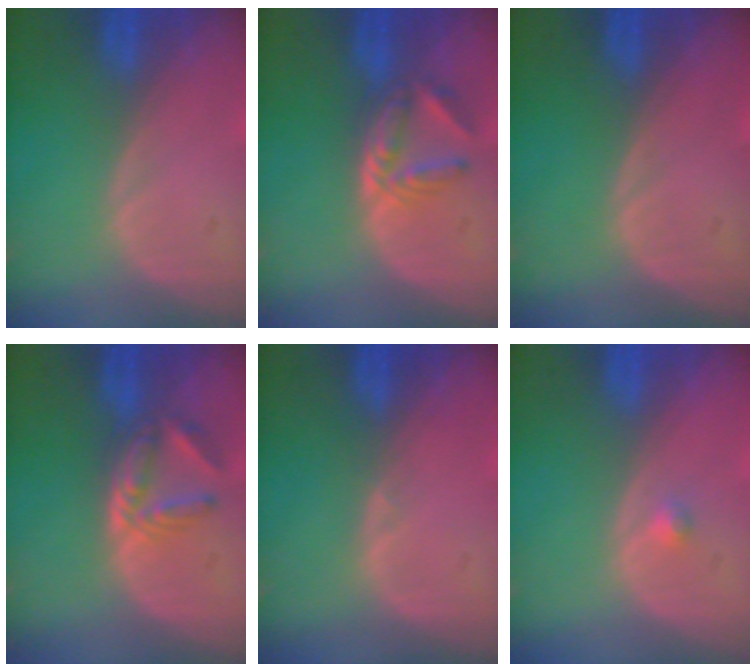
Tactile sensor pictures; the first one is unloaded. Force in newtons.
{"total": 5.9, "press": 4.9, "slide": 3.2}
{"total": 0.0}
{"total": 5.9, "press": 4.9, "slide": 3.2}
{"total": 0.6, "press": 0.5, "slide": 0.3}
{"total": 1.1, "press": 0.9, "slide": 0.5}